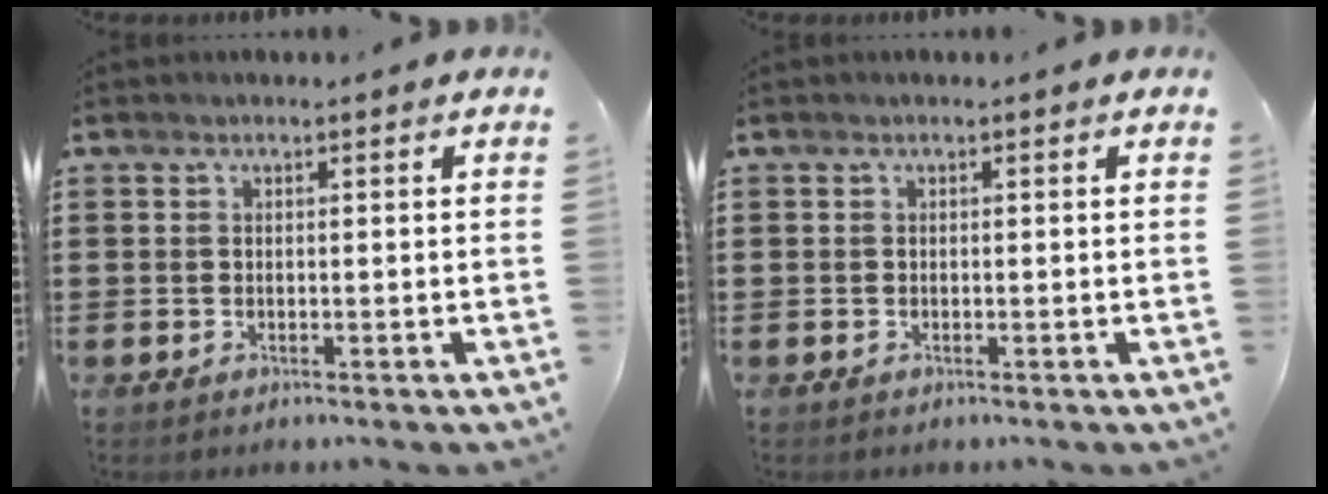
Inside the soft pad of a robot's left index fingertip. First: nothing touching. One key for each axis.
{"total": 0.0}